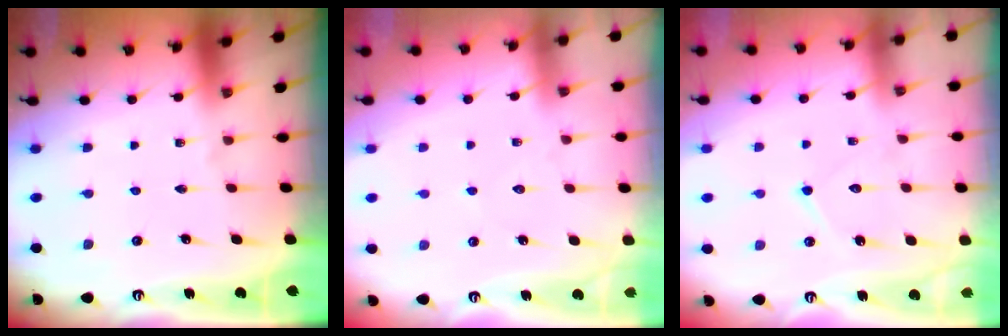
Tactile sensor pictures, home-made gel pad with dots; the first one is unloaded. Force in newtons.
{"total": 4.6, "press": 4.5, "slide": 0.6}
{"total": 6.6, "press": 6.6, "slide": 0.5}